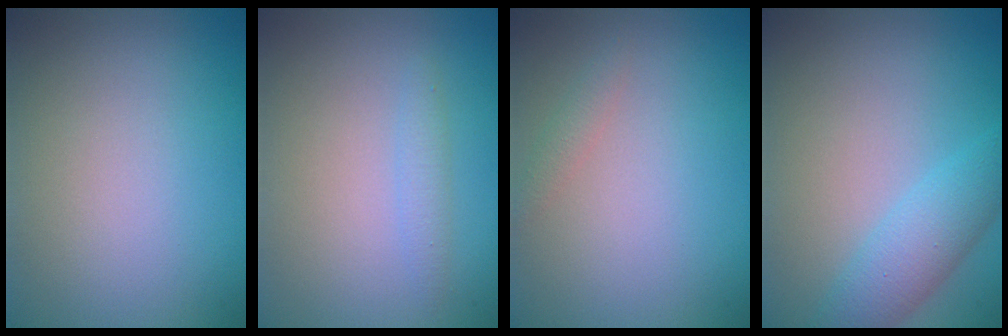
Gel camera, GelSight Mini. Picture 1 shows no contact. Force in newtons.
{"total": 1.1, "press": 1.1, "slide": 0.0}
{"total": 0.9, "press": 0.9, "slide": 0.0}
{"total": 3.5, "press": 3.5, "slide": 0.2}